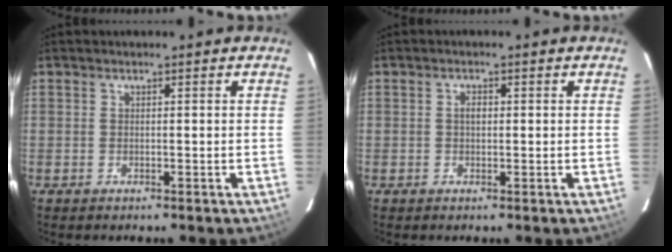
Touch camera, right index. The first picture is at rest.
{"total": 1.3, "force": [0.2, 0.9, 0.9], "torque": [-0.015, 0.004, 0.004]}